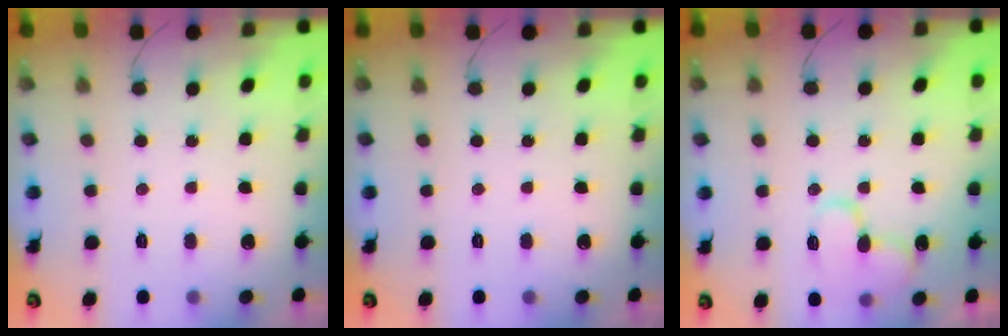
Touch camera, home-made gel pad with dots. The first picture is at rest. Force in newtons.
{"total": 0.0}
{"total": 12.4, "press": 12.3, "slide": 1.5}